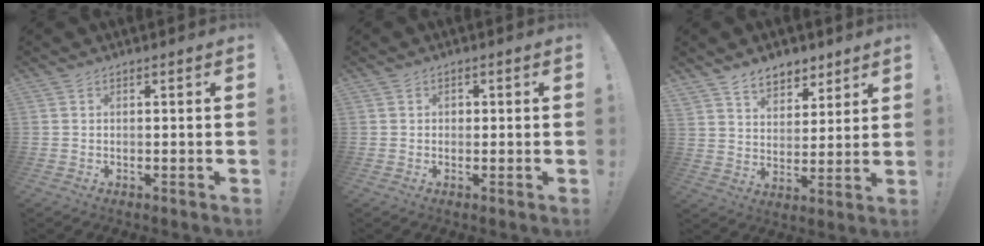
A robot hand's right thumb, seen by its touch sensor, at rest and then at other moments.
{"total": 1.1, "force": [-0.1, 1.0, 0.4], "torque": [-0.003, 0.001, -0.005]}
{"total": 8.7, "force": [6.6, 5.4, 1.9], "torque": [-0.025, -0.050, 0.128]}